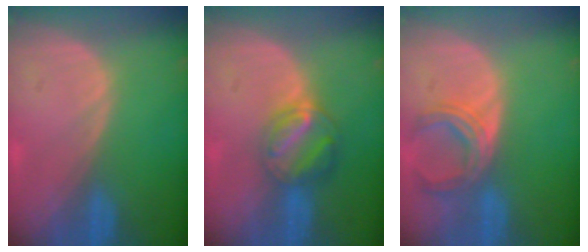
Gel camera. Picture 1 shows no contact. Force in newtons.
{"total": 6.3, "press": 5.6, "slide": 2.8}
{"total": 5.4, "press": 5.4, "slide": 0.2}